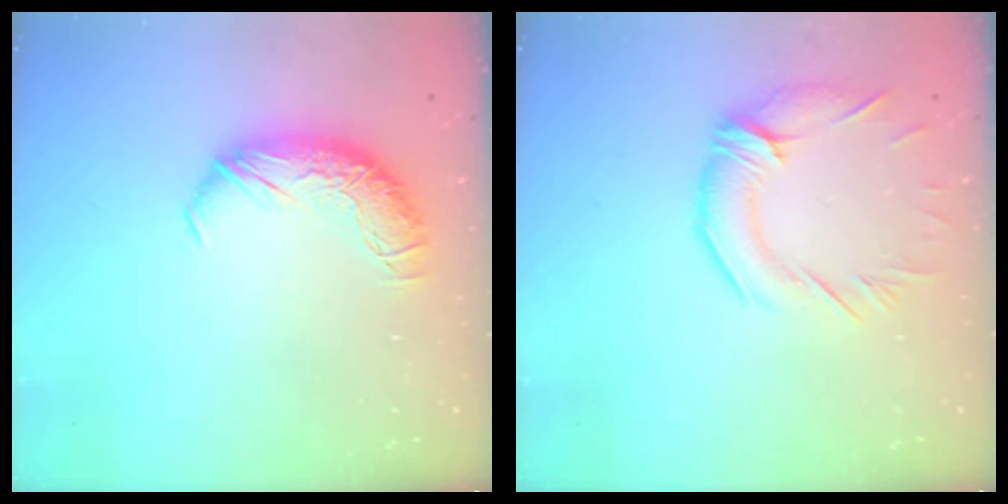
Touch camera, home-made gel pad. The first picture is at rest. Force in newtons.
{"total": 2.9, "press": 2.5, "slide": 1.5}